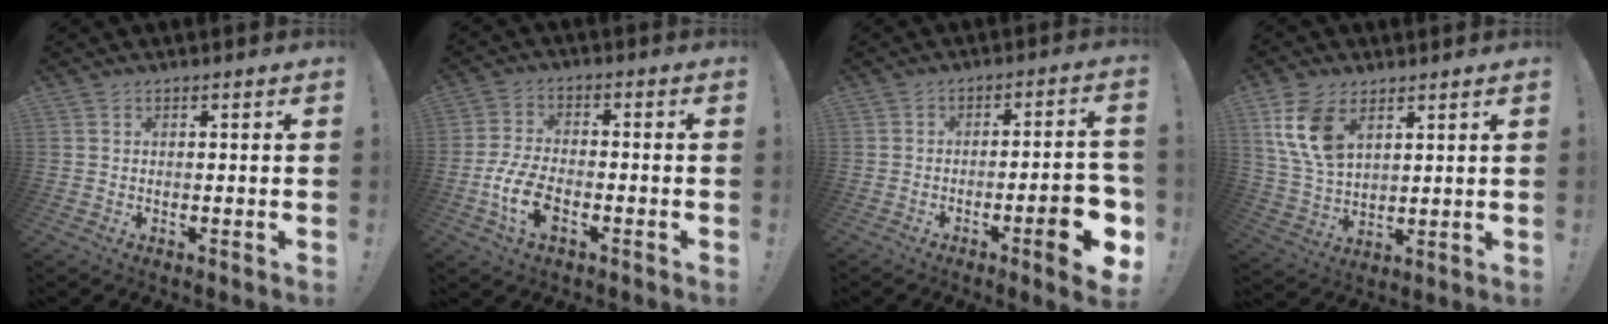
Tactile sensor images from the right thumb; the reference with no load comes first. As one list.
[{"total": 10.3, "force": [-4.3, 5.5, 7.6], "torque": [-0.164, 0.009, -0.073]}, {"total": 11.6, "force": [-4.3, 2.4, 10.5], "torque": [-0.136, 0.011, -0.061]}, {"total": 12.4, "force": [6.1, 7.5, 7.7], "torque": [-0.163, -0.018, 0.116]}]